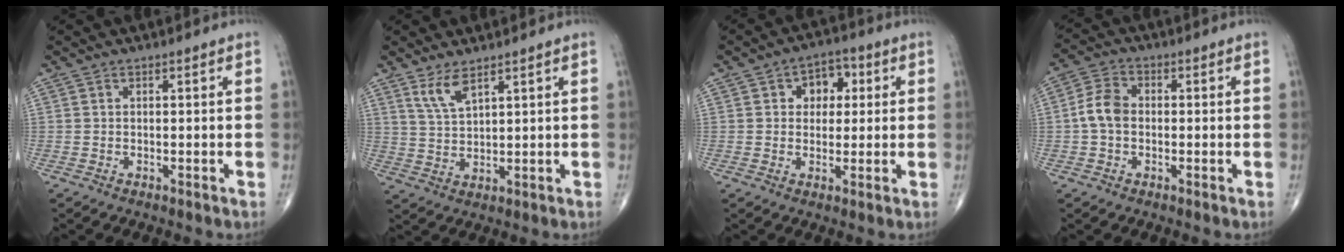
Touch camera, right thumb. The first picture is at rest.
{"total": 4.8, "force": [3.2, 1.4, 3.2], "torque": [-0.065, -0.023, 0.072]}
{"total": 6.7, "force": [1.7, 5.0, 4.1], "torque": [-0.020, 0.007, 0.019]}
{"total": 5.6, "force": [-0.5, 4.0, 3.9], "torque": [-0.075, 0.019, -0.018]}